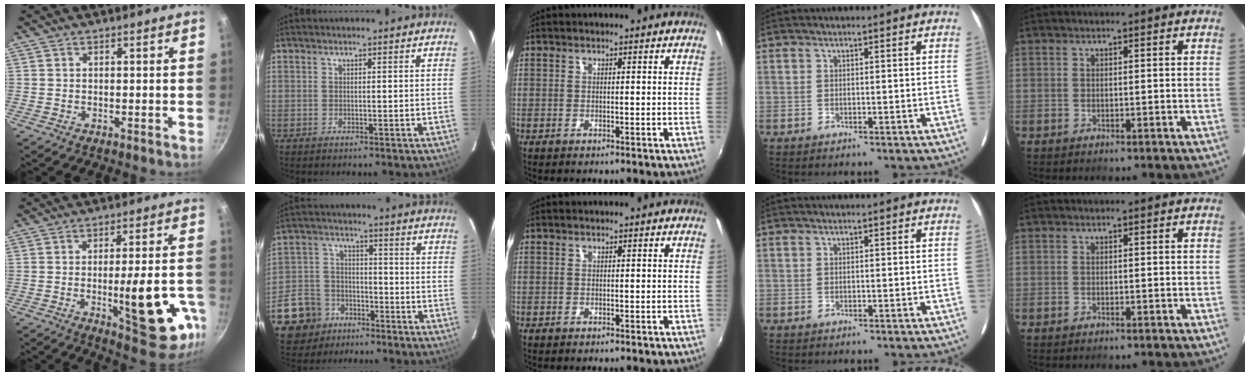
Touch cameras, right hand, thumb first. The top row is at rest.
{"thumb": {"total": 17.3, "force": [-5.2, 5.2, 15.6], "torque": [-0.182, 0.009, -0.062]}, "index": {"total": 13.5, "force": [-7.7, 10.4, 3.8], "torque": [-0.118, 0.029, -0.115]}}